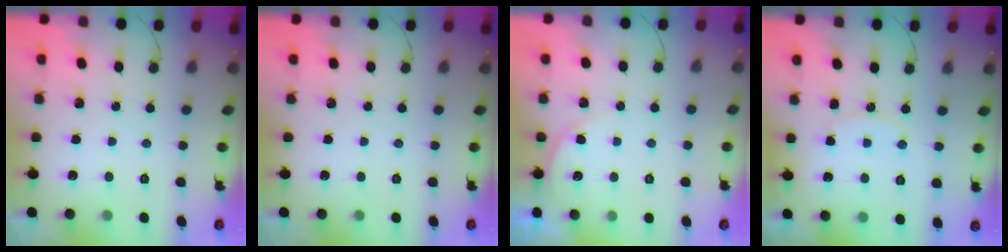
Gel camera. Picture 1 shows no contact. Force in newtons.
{"total": 0.0}
{"total": 3.0, "press": 2.3, "slide": 1.9}
{"total": 9.1, "press": 9.1, "slide": 0.6}